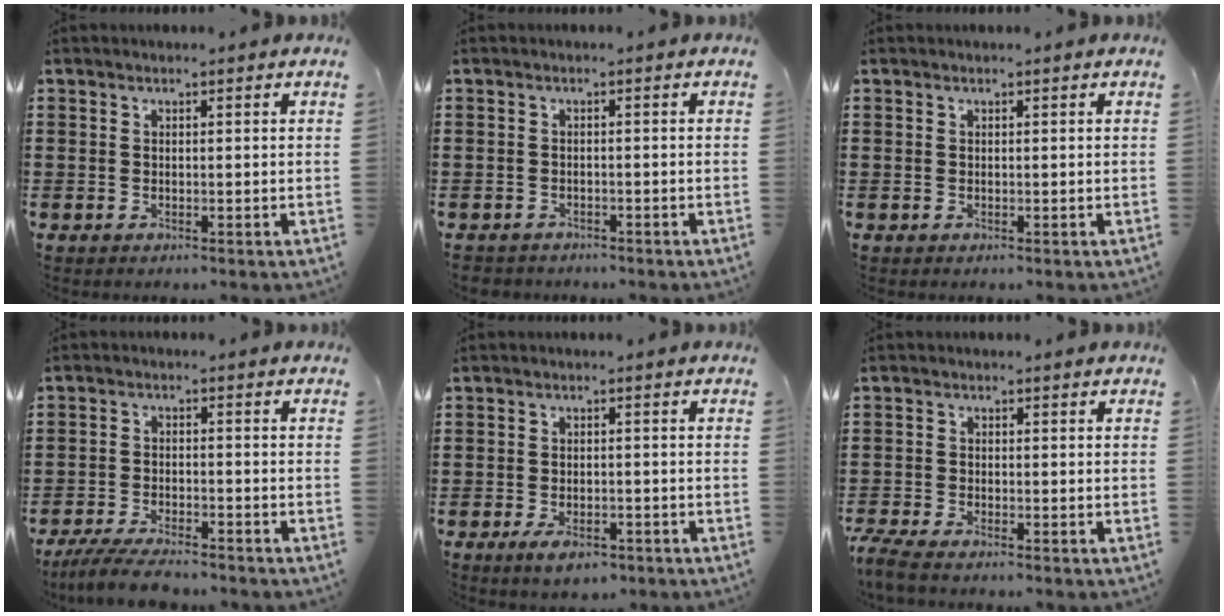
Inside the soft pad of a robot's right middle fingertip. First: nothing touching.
{"total": 1.2, "force": [-1.2, 0.4, -0.1], "torque": [-0.002, 0.002, -0.027]}
{"total": 0.0}
{"total": 5.1, "force": [-4.6, 0.6, 2.1], "torque": [-0.046, -0.008, -0.090]}
{"total": 3.1, "force": [-2.2, 1.2, 1.9], "torque": [-0.039, 0.002, -0.042]}
{"total": 2.5, "force": [-2.2, 0.1, 1.1], "torque": [-0.033, -0.004, -0.048]}